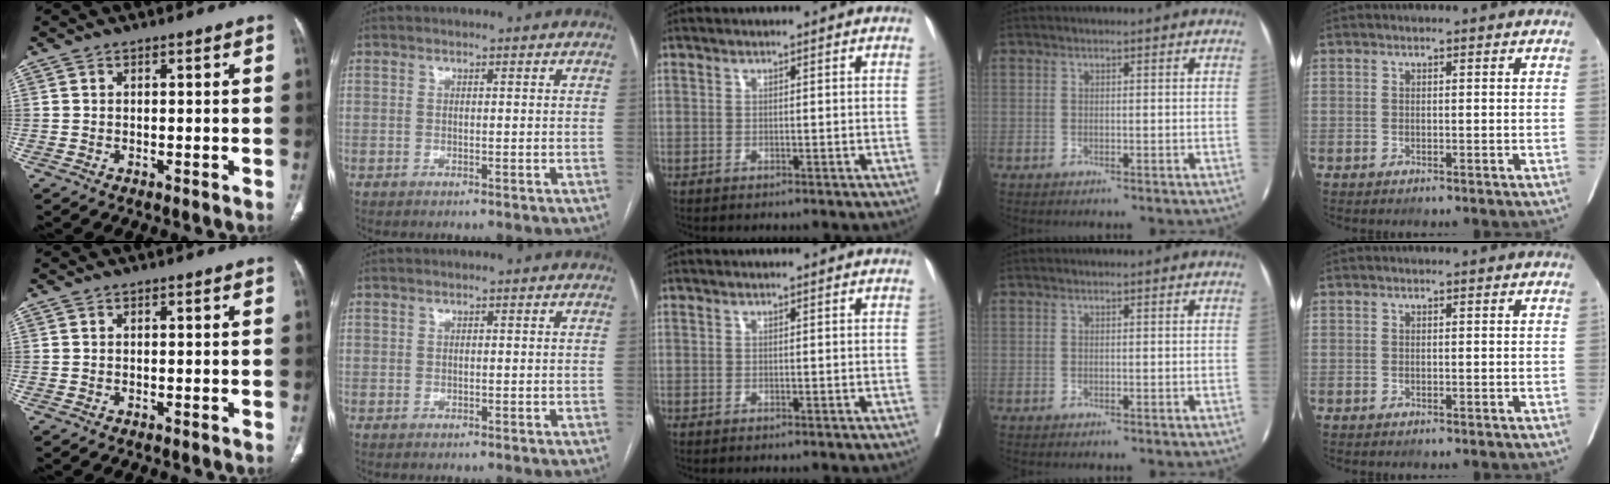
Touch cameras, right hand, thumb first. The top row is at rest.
{}